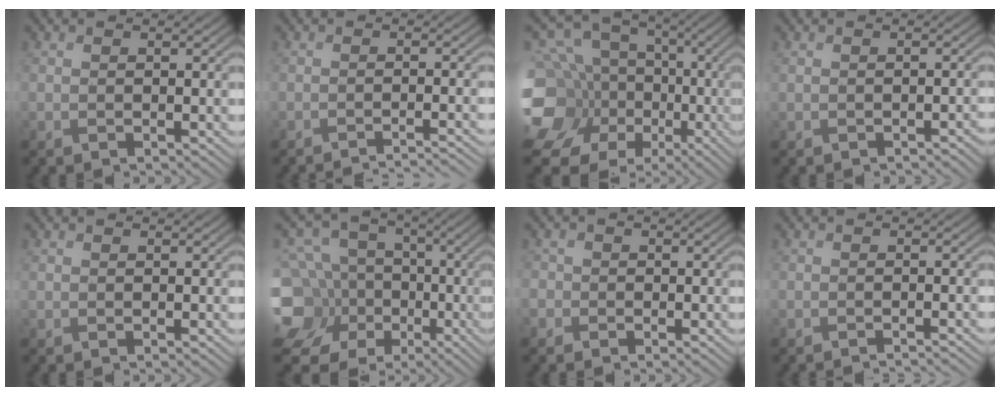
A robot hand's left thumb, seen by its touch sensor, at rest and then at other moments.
{"total": 3.1, "force": [-2.5, 0.3, 1.9], "torque": [-0.019, 0.002, -0.047]}
{"total": 20.6, "force": [-4.7, 17.7, 9.5], "torque": [-0.244, 0.007, -0.081]}
{"total": 1.1, "force": [-0.8, 0.3, 0.6], "torque": [-0.007, 0.000, -0.012]}
{"total": 0.0}
{"total": 17.9, "force": [-5.3, 15.3, 7.7], "torque": [-0.256, -0.002, -0.085]}
{"total": 2.3, "force": [-0.8, 2.1, 0.2], "torque": [-0.006, -0.001, -0.029]}
{"total": 1.7, "force": [-1.3, 0.3, 1.0], "torque": [-0.002, -0.001, -0.029]}